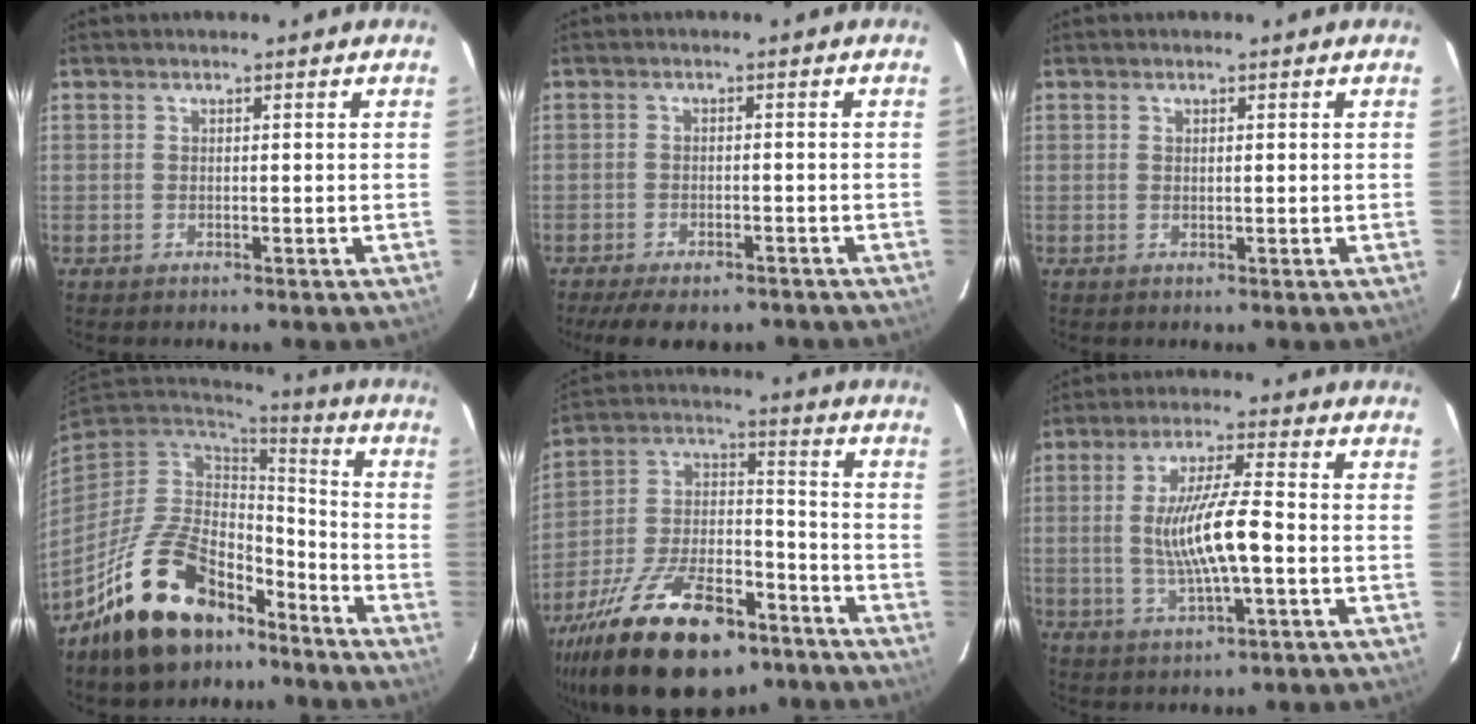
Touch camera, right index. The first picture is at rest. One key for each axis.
{"total": 9.5, "fx": -7.6, "fy": 3.2, "fz": 4.7, "tx": -0.106, "ty": -0.021, "tz": -0.112}
{"total": 0.5, "fx": 0.2, "fy": 0.3, "fz": 0.4, "tx": -0.007, "ty": 0.003, "tz": 0.005}
{"total": 19.5, "fx": -13.0, "fy": 10.4, "fz": 10.3, "tx": -0.219, "ty": 0.012, "tz": -0.197}
{"total": 26.1, "fx": -16.5, "fy": 11.8, "fz": 16.4, "tx": -0.314, "ty": -0.007, "tz": -0.262}
{"total": 10.8, "fx": -1.3, "fy": 1.6, "fz": 10.6, "tx": -0.198, "ty": -0.005, "tz": -0.020}